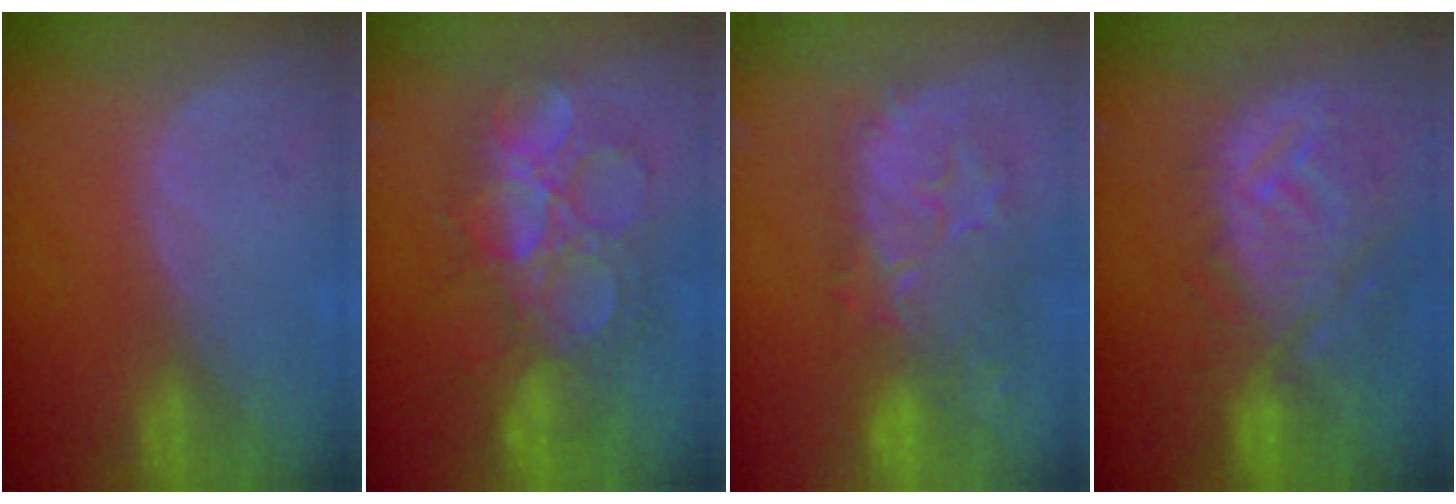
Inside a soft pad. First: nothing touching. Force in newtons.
{"total": 10.3, "press": 10.2, "slide": 0.6}
{"total": 10.1, "press": 9.6, "slide": 3.0}
{"total": 12.5, "press": 11.1, "slide": 5.7}